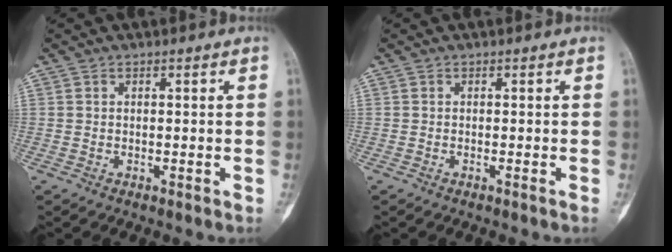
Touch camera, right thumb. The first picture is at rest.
{"total": 0.0}